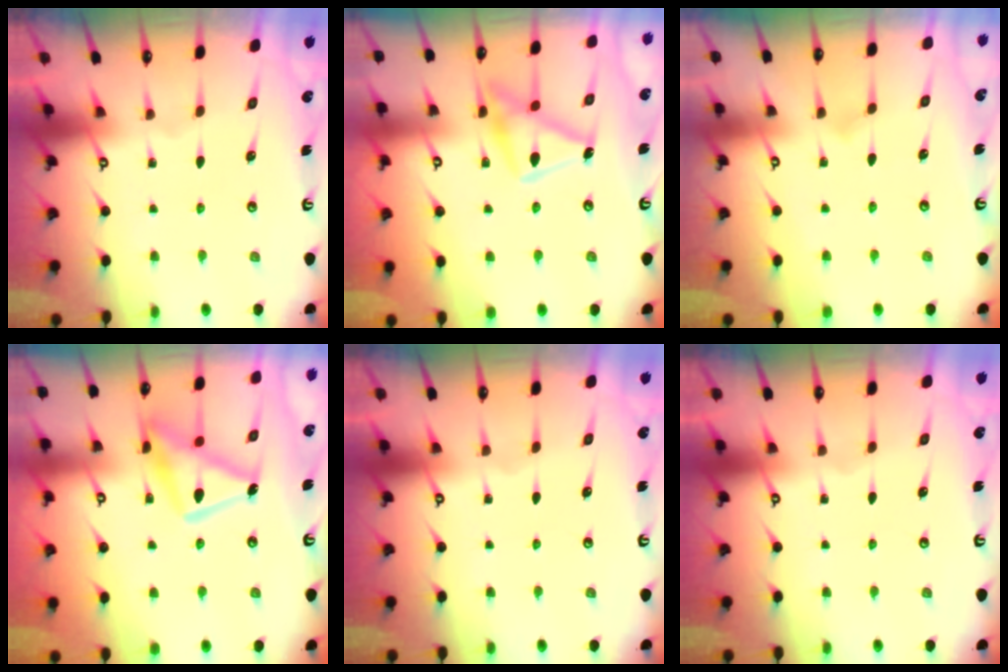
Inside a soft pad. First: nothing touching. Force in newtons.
{"total": 15.3, "press": 15.3, "slide": 0.8}
{"total": 4.3, "press": 4.2, "slide": 0.3}
{"total": 14.8, "press": 14.8, "slide": 1.0}
{"total": 0.0}
{"total": 0.0}